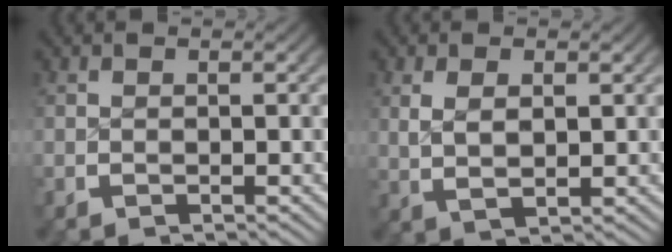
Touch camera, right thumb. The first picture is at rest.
{"total": 2.5, "force": [1.0, 1.1, 2.0], "torque": [-0.038, -0.007, 0.032]}